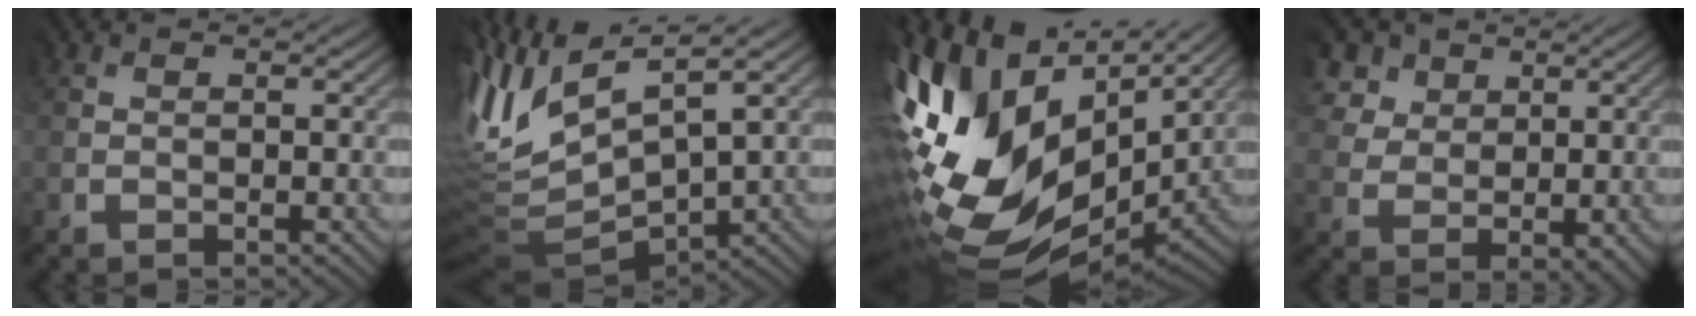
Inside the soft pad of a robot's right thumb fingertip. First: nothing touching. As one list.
[{"total": 10.5, "force": [2.7, 4.7, 9.0], "torque": [-0.234, 0.006, 0.061]}, {"total": 18.4, "force": [3.5, 11.5, 13.9], "torque": [-0.298, -0.016, 0.088]}, {"total": 6.9, "force": [4.0, 5.2, 2.0], "torque": [-0.084, 0.014, 0.075]}]